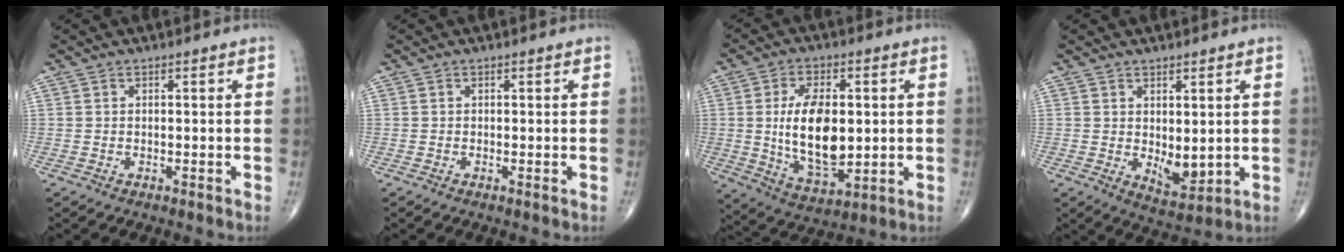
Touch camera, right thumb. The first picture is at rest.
{"total": 0.0}
{"total": 15.0, "force": [0.6, 7.9, 12.8], "torque": [-0.210, -0.013, 0.020]}
{"total": 5.7, "force": [0.4, 3.0, 4.8], "torque": [-0.058, -0.018, 0.020]}